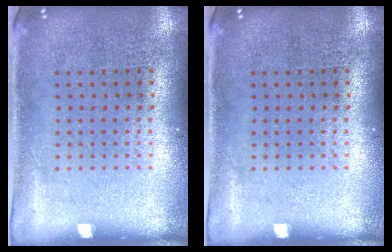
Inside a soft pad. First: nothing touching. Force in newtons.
{"total": 0.0}